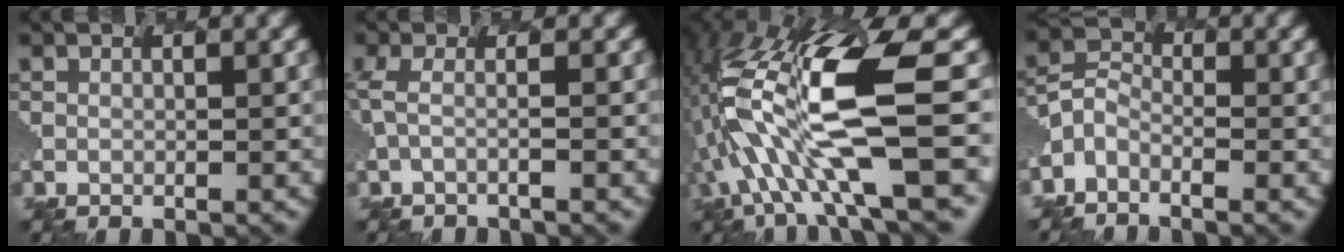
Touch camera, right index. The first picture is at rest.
{"total": 1.0, "force": [-0.2, 0.1, 1.0], "torque": [-0.041, 0.011, -0.022]}
{"total": 11.5, "force": [-0.9, 3.5, 10.9], "torque": [-0.229, 0.018, -0.023]}
{"total": 2.5, "force": [-2.1, 1.3, -0.4], "torque": [-0.015, 0.017, -0.056]}